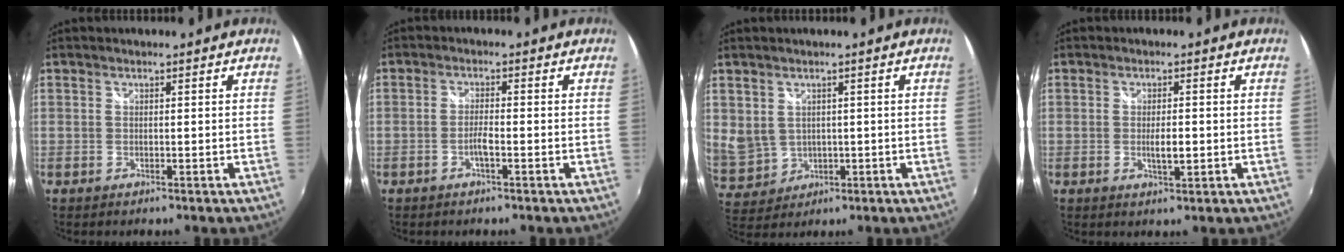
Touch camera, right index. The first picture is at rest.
{"total": 2.3, "force": [-1.0, 0.1, 2.0], "torque": [-0.041, 0.001, -0.022]}
{"total": 7.8, "force": [2.1, 6.7, 3.4], "torque": [-0.076, 0.000, 0.066]}
{"total": 3.4, "force": [-0.4, 1.1, 3.2], "torque": [-0.053, -0.006, -0.006]}